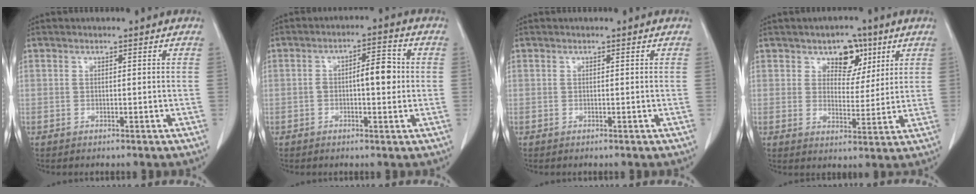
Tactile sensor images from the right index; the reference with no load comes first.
{"total": 5.7, "force": [-0.1, 2.0, 5.4], "torque": [-0.084, 0.018, -0.001]}
{"total": 0.0}
{"total": 6.6, "force": [3.7, 4.2, 3.5], "torque": [-0.041, 0.009, 0.057]}